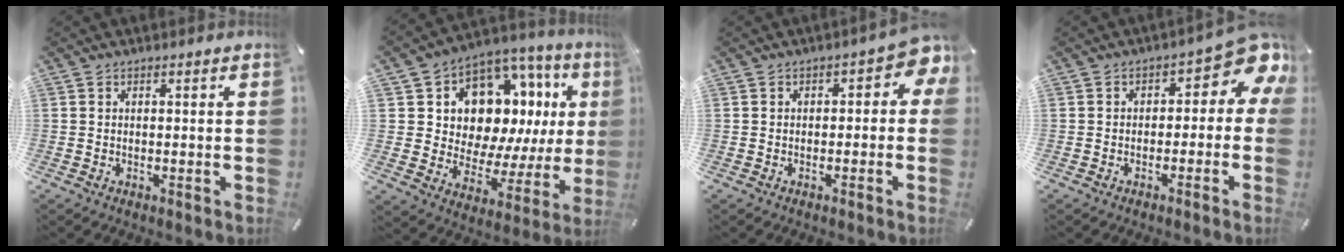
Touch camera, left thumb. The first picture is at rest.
{"total": 13.9, "force": [6.8, 10.0, 6.9], "torque": [-0.110, -0.070, 0.128]}
{"total": 4.3, "force": [0.2, 2.5, 3.5], "torque": [-0.045, 0.002, -0.003]}
{"total": 7.7, "force": [2.2, 4.4, 5.9], "torque": [-0.067, -0.026, 0.034]}